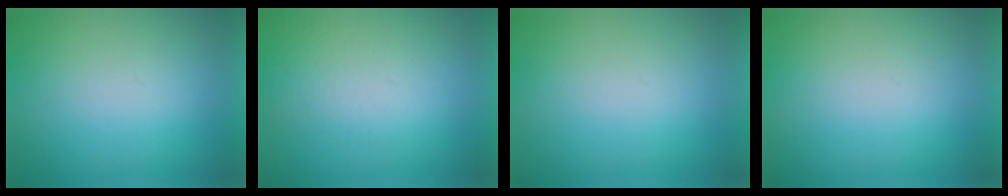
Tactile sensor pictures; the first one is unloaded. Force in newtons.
{"total": 5.5}
{"total": 0.0}
{"total": 1.0}